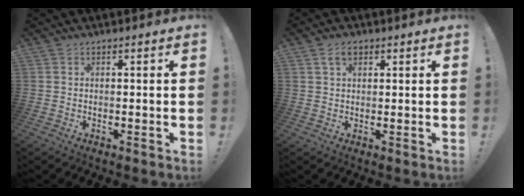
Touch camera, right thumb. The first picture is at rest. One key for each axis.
{"total": 3.8, "fx": 1.9, "fy": 2.3, "fz": 2.4, "tx": -0.048, "ty": 0.005, "tz": 0.036}